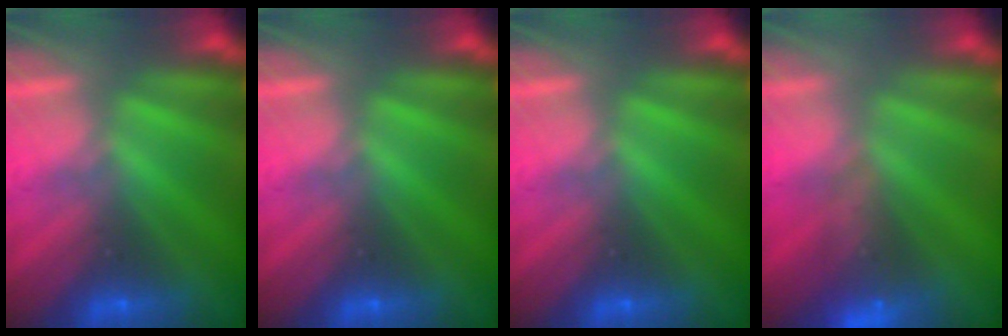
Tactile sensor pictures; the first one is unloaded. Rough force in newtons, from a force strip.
{"total": 0.0}
{"total": 0.0}
{"total": 12.7}